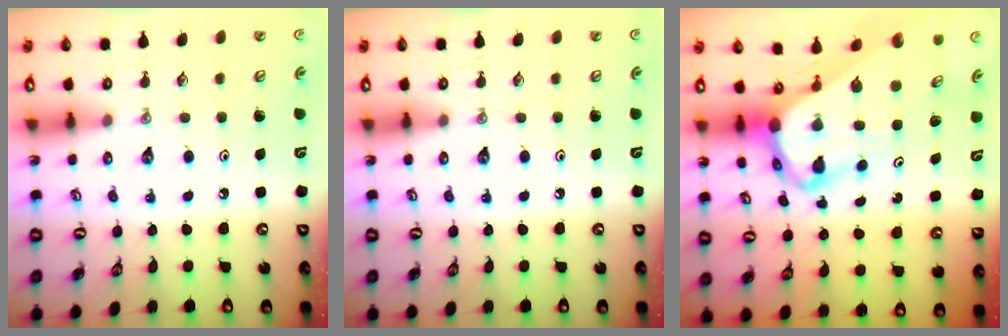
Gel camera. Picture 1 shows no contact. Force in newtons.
{"total": 0.0}
{"total": 6.7, "press": 6.7, "slide": 0.4}